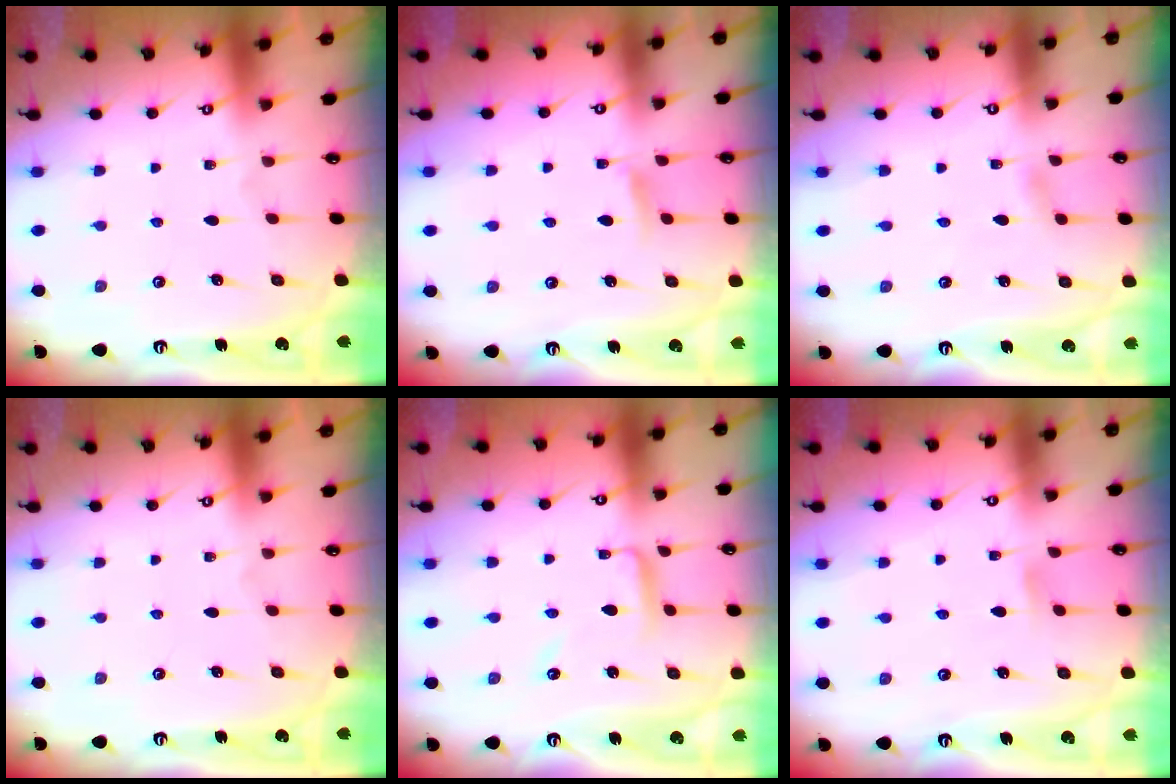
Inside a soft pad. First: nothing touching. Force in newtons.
{"total": 5.3, "press": 5.2, "slide": 0.7}
{"total": 2.2, "press": 2.2, "slide": 0.3}
{"total": 0.0}
{"total": 6.2, "press": 6.2, "slide": 0.4}
{"total": 4.3, "press": 4.2, "slide": 0.6}